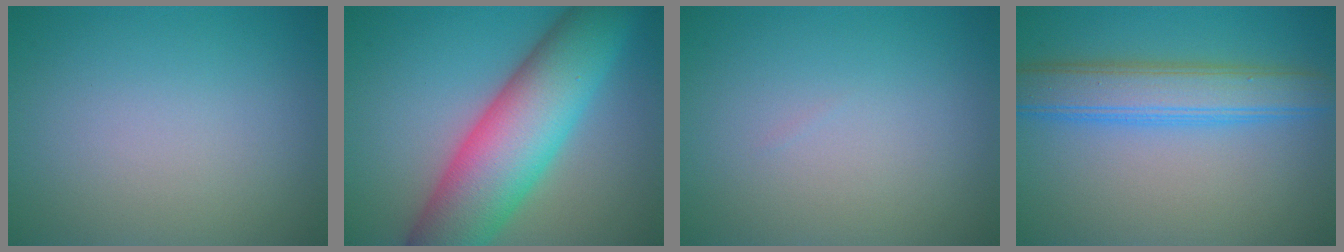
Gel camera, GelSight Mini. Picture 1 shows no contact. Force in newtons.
{"total": 11.3, "press": 11.3, "slide": 0.3}
{"total": 0.0}
{"total": 5.4, "press": 5.4, "slide": 0.1}